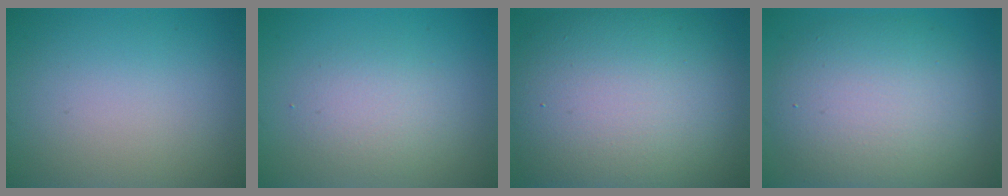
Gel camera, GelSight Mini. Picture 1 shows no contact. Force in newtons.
{"total": 2.4, "press": 2.4, "slide": 0.2}
{"total": 14.5, "press": 14.5, "slide": 1.0}
{"total": 8.7, "press": 8.7, "slide": 0.5}